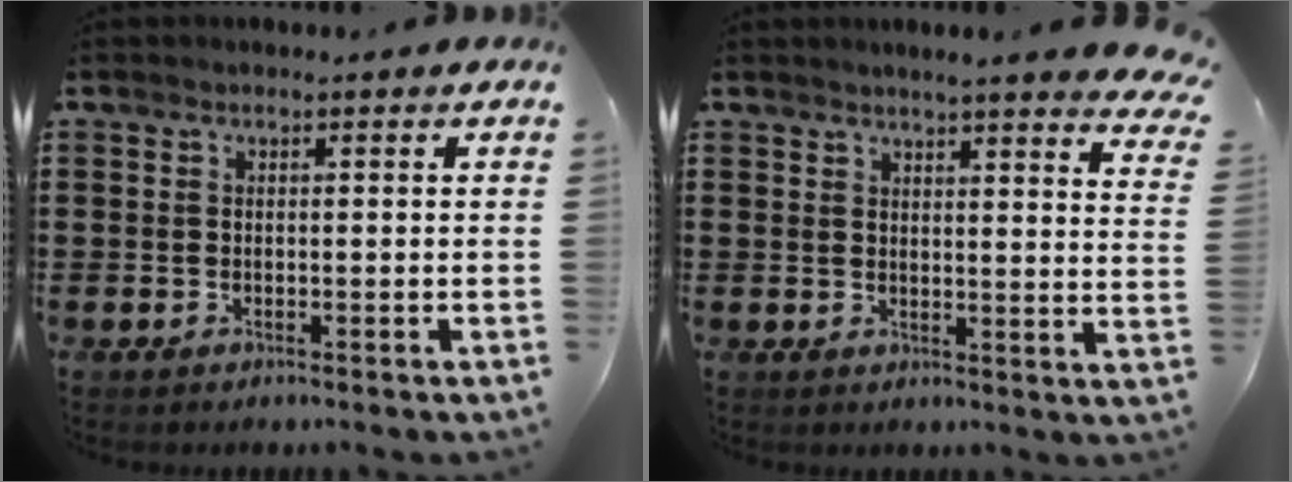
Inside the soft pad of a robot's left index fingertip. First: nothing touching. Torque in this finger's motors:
{"motor_torque": [2.14, 0.00, 0.52, 0.04]}